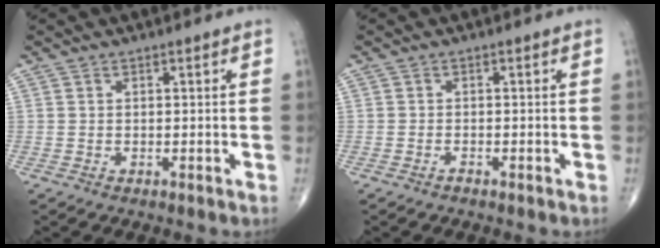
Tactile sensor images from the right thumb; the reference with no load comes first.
{"total": 0.5, "force": [-0.5, 0.1, 0.2], "torque": [-0.004, 0.003, -0.009]}